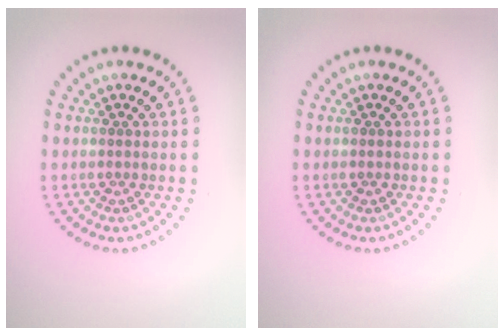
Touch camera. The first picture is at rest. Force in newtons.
{"total": 0.5, "press": 0.5, "slide": 0.1}